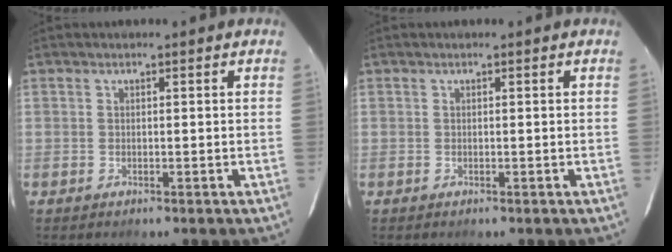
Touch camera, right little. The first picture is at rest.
{"total": 0.0}